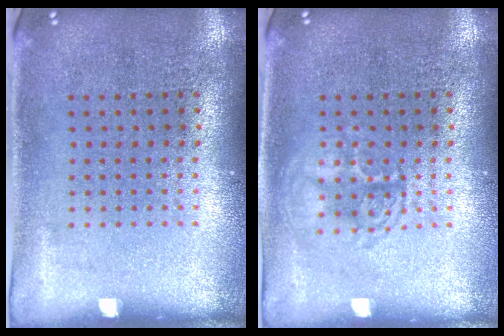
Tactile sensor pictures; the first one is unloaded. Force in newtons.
{"total": 2.2, "press": 2.1, "slide": 0.4}